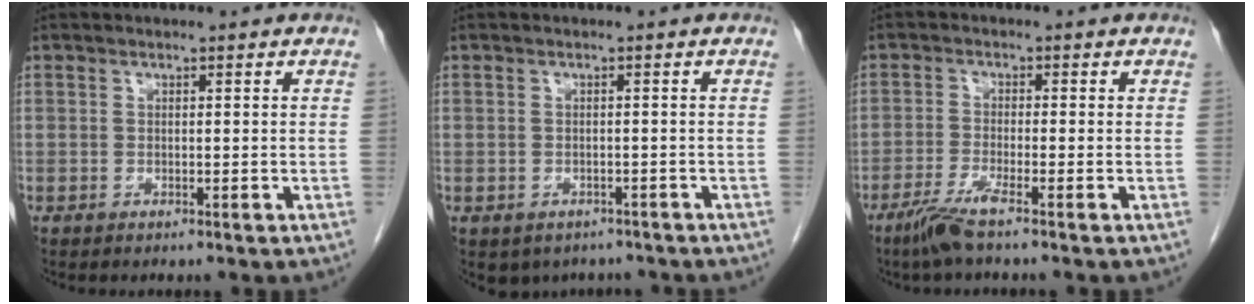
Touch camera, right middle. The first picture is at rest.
{"total": 5.1, "force": [-4.0, 3.1, 0.8], "torque": [0.001, 0.011, -0.048]}
{"total": 4.0, "force": [-2.8, -0.4, 2.7], "torque": [-0.061, -0.011, -0.063]}